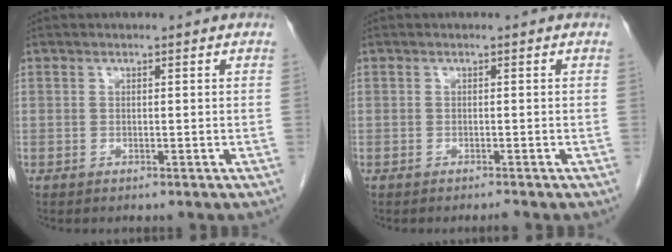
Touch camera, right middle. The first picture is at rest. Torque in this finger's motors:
{"motor_torque": [0.06, -0.05, -0.01, -0.01]}